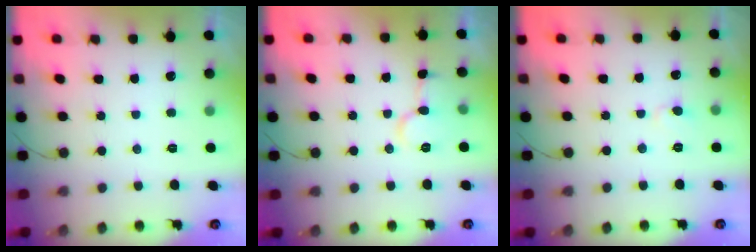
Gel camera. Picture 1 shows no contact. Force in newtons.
{"total": 8.0, "press": 8.0, "slide": 0.6}
{"total": 3.7, "press": 3.7, "slide": 0.3}